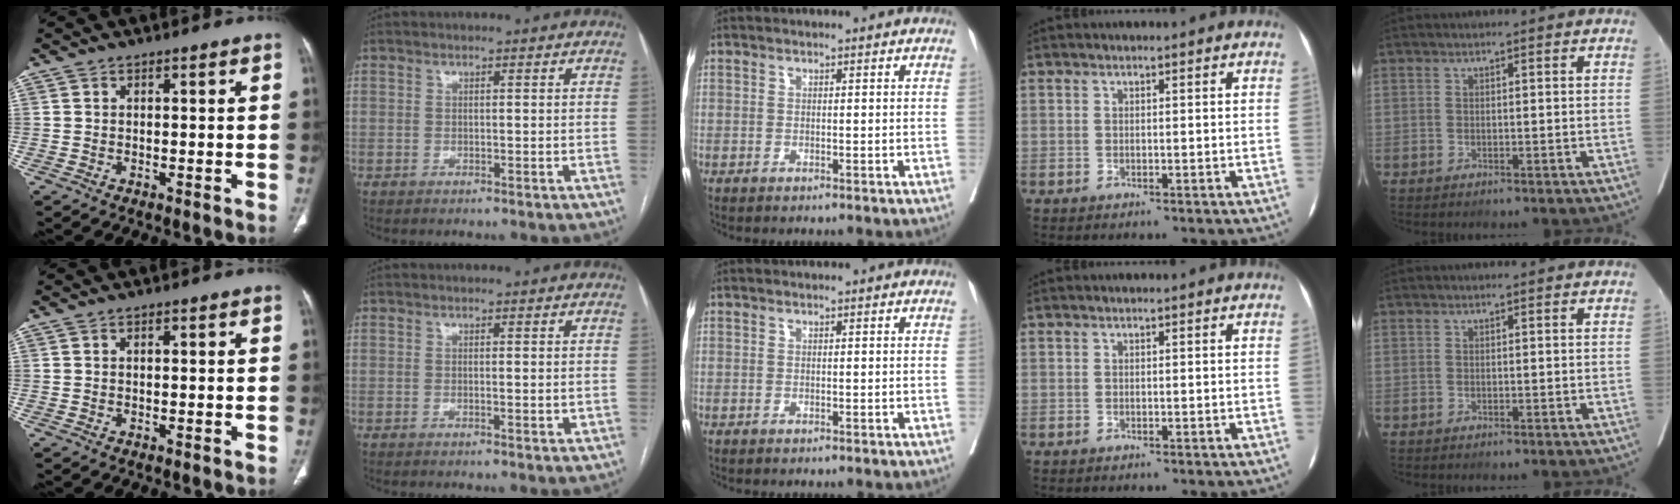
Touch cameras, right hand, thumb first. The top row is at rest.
{"thumb": {"total": 0.7, "force": [0.3, 0.3, 0.6], "torque": [-0.008, 0.000, 0.005]}, "index": {"total": 1.2, "force": [-0.1, 0.2, 1.2], "torque": [-0.019, -0.004, 0.000]}}